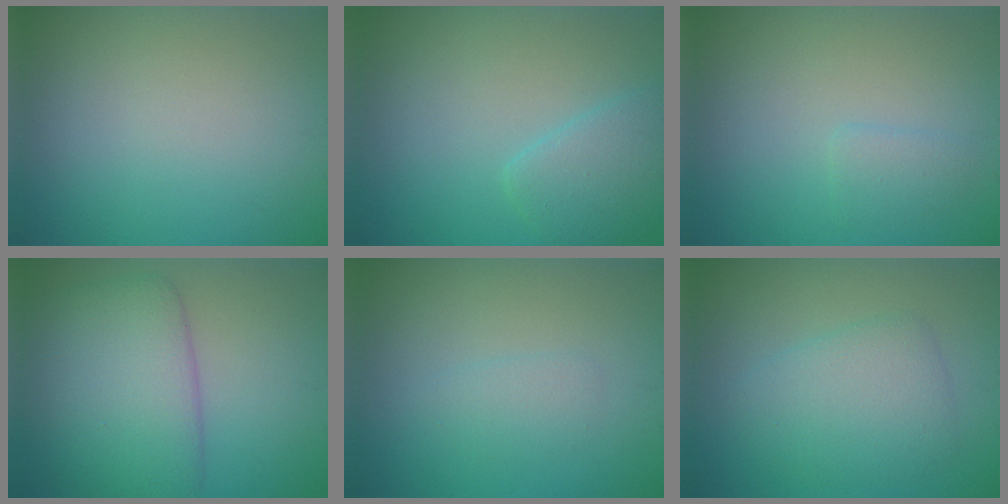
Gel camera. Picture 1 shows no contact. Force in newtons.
{"total": 2.9, "press": 2.9, "slide": 0.1}
{"total": 1.3, "press": 1.3, "slide": 0.1}
{"total": 7.7, "press": 7.7, "slide": 0.2}
{"total": 1.3, "press": 1.3, "slide": 0.0}
{"total": 4.1, "press": 4.1, "slide": 0.1}